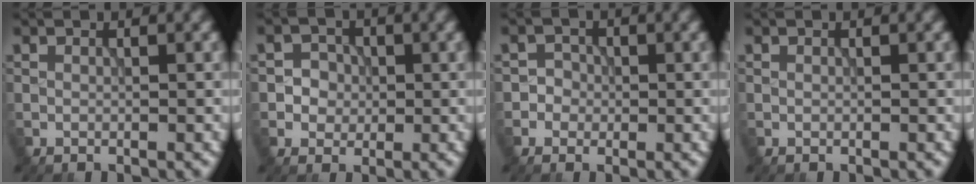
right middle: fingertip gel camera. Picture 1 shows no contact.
{"total": 2.6, "force": [-0.1, 2.5, 0.7], "torque": [0.004, 0.002, -0.012]}
{"total": 2.1, "force": [-0.7, 1.9, 0.2], "torque": [0.016, 0.010, -0.019]}
{"total": 0.0}